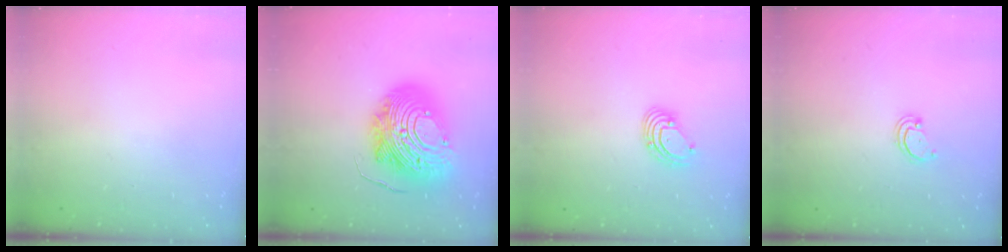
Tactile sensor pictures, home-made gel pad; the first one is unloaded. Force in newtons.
{"total": 20.1, "press": 20.0, "slide": 2.0}
{"total": 3.7, "press": 3.7, "slide": 0.4}
{"total": 2.2, "press": 2.2, "slide": 0.2}